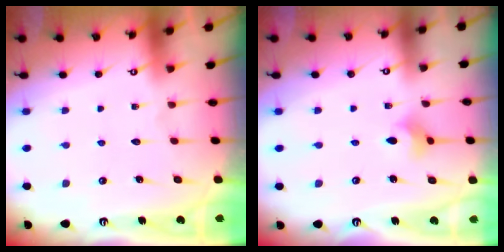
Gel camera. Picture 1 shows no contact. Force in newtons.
{"total": 4.7, "press": 4.6, "slide": 0.9}